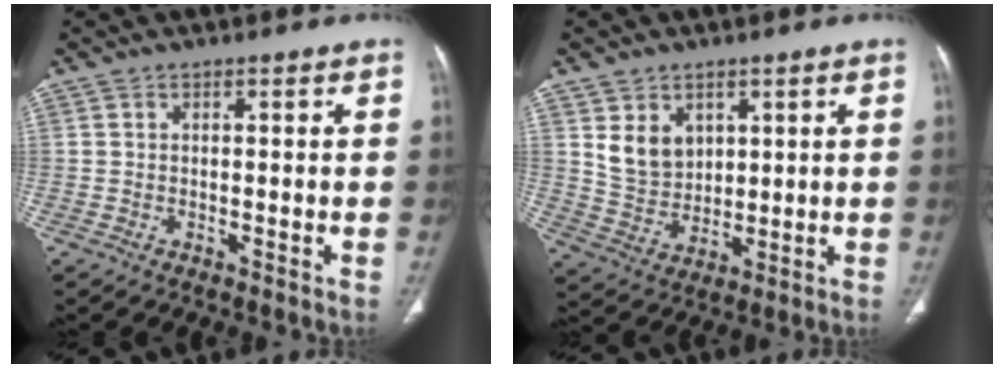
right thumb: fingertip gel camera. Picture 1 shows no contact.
{"total": 7.6, "force": [3.0, 5.8, 3.8], "torque": [-0.045, -0.023, 0.070]}